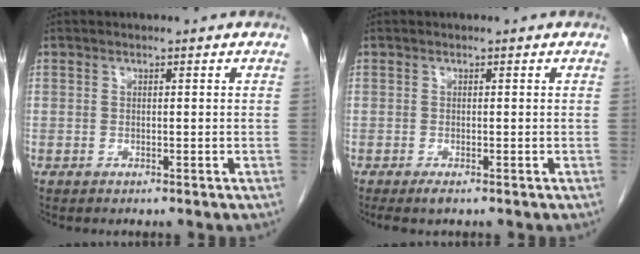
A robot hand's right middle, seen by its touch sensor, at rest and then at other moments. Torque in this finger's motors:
{"motor_torque": [0.49, -0.38, 0.11, 0.03]}